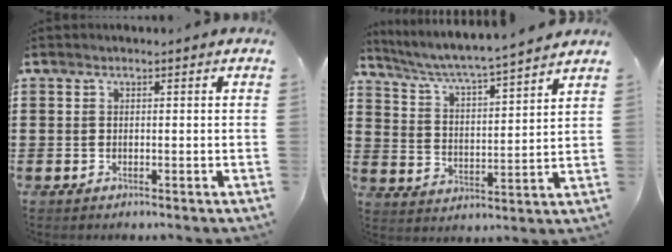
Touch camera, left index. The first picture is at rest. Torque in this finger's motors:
{"motor_torque": [1.71, -0.43, 0.52, 0.14]}